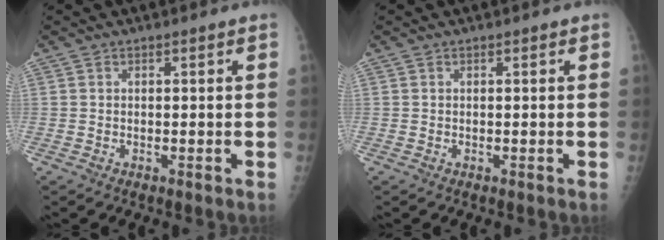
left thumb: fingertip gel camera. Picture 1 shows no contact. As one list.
[{"total": 0.0}]